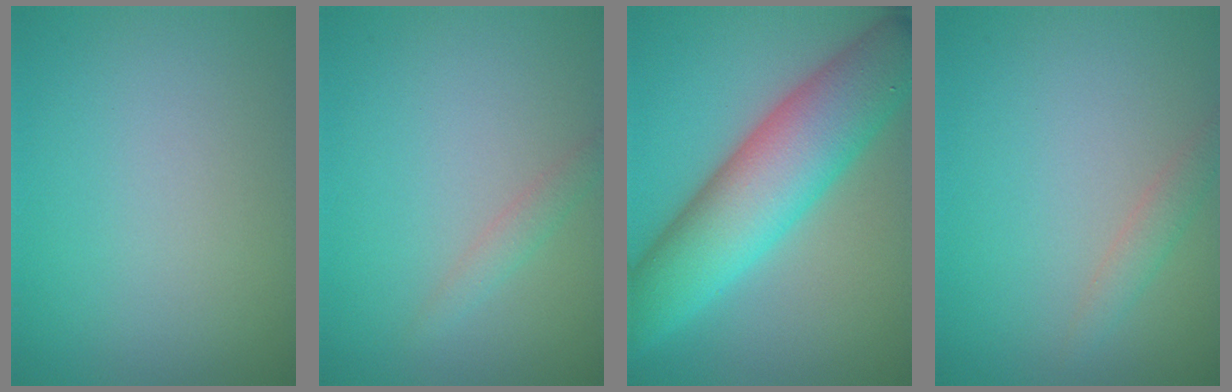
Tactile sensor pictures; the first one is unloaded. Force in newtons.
{"total": 1.3, "press": 1.3, "slide": 0.1}
{"total": 10.2, "press": 10.2, "slide": 0.1}
{"total": 1.5, "press": 1.4, "slide": 0.0}